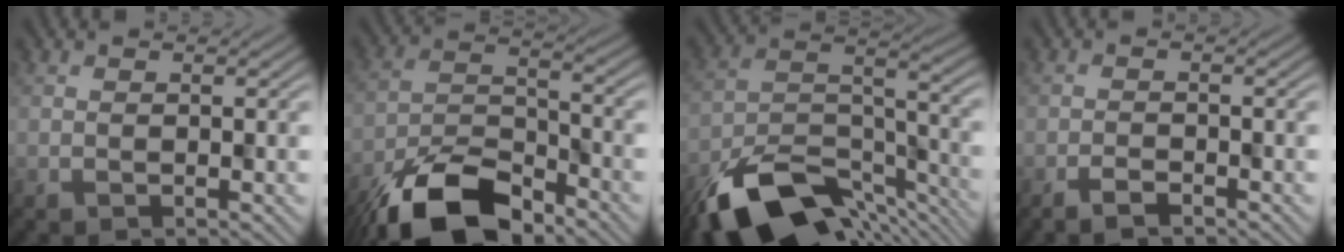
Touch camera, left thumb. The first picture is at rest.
{"total": 12.2, "force": [-8.9, 4.7, 7.0], "torque": [-0.130, -0.007, -0.175]}
{"total": 14.9, "force": [-10.6, 6.0, 8.6], "torque": [-0.180, -0.020, -0.165]}
{"total": 1.8, "force": [-1.6, 0.3, 0.9], "torque": [-0.016, 0.003, -0.027]}